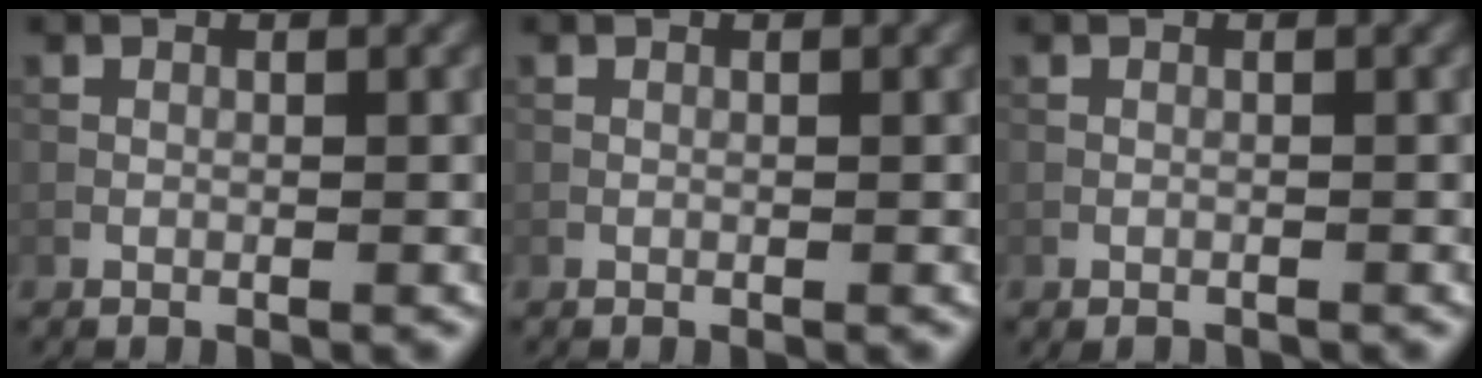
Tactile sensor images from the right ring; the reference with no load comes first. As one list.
[{"total": 0.0}, {"total": 1.0, "force": [-0.9, 0.2, 0.3], "torque": [-0.005, -0.002, -0.013]}]